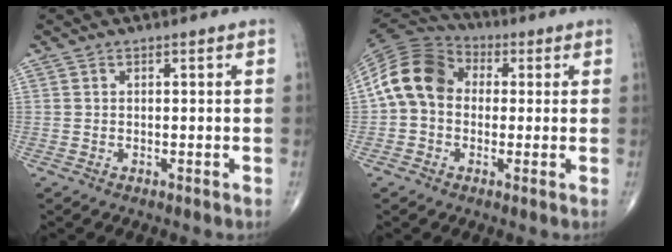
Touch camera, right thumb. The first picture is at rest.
{"total": 12.7, "force": [0.7, 10.0, 7.9], "torque": [-0.142, 0.034, -0.001]}